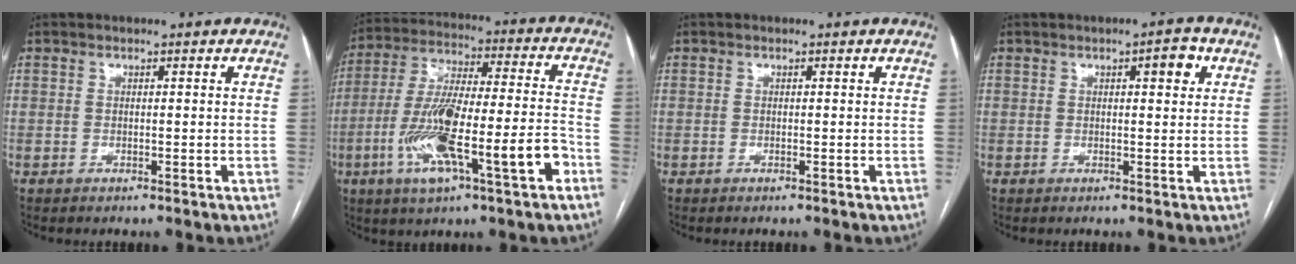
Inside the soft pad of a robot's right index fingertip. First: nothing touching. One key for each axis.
{"total": 17.5, "fx": -6.6, "fy": 2.1, "fz": 16.1, "tx": -0.302, "ty": 0.002, "tz": -0.106}
{"total": 0.0}
{"total": 3.2, "fx": 1.2, "fy": 0.9, "fz": 2.8, "tx": -0.037, "ty": 0.005, "tz": 0.014}